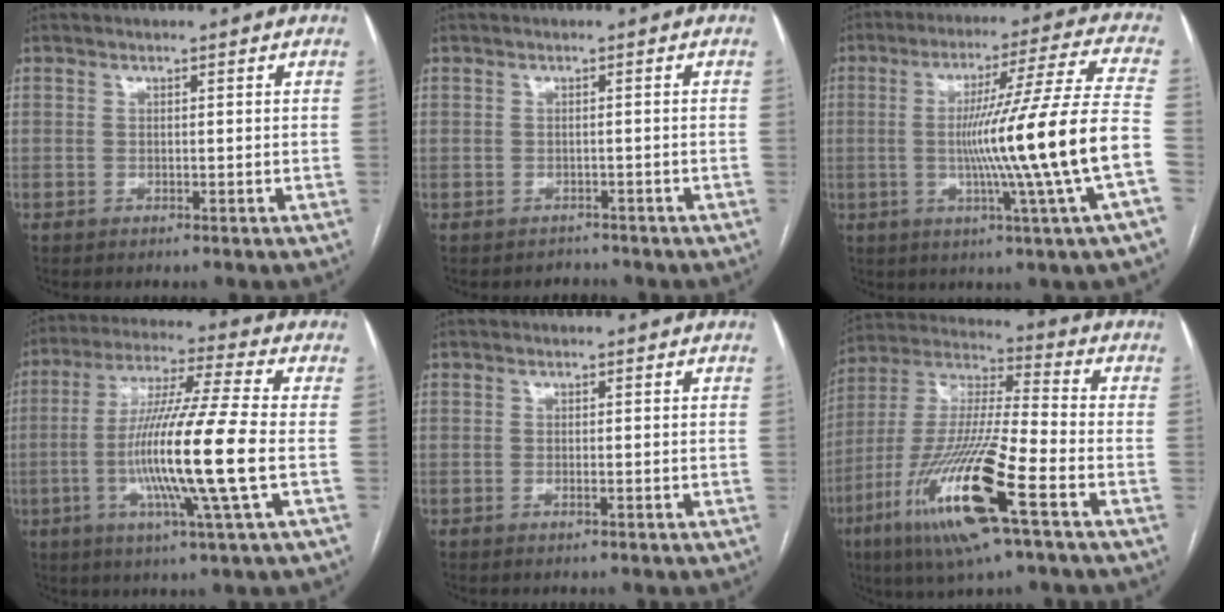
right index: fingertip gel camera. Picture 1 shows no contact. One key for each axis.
{"total": 1.6, "fx": -1.2, "fy": 0.8, "fz": -0.6, "tx": -0.002, "ty": 0.001, "tz": -0.019}
{"total": 18.8, "fx": -3.2, "fy": -2.9, "fz": 18.3, "tx": -0.281, "ty": -0.007, "tz": -0.061}
{"total": 16.1, "fx": -3.0, "fy": -1.3, "fz": 15.8, "tx": -0.301, "ty": -0.014, "tz": -0.066}
{"total": 0.6, "fx": -0.3, "fy": 0.0, "fz": 0.6, "tx": -0.013, "ty": -0.001, "tz": -0.004}
{"total": 20.0, "fx": -8.7, "fy": 1.7, "fz": 17.9, "tx": -0.386, "ty": -0.036, "tz": -0.164}